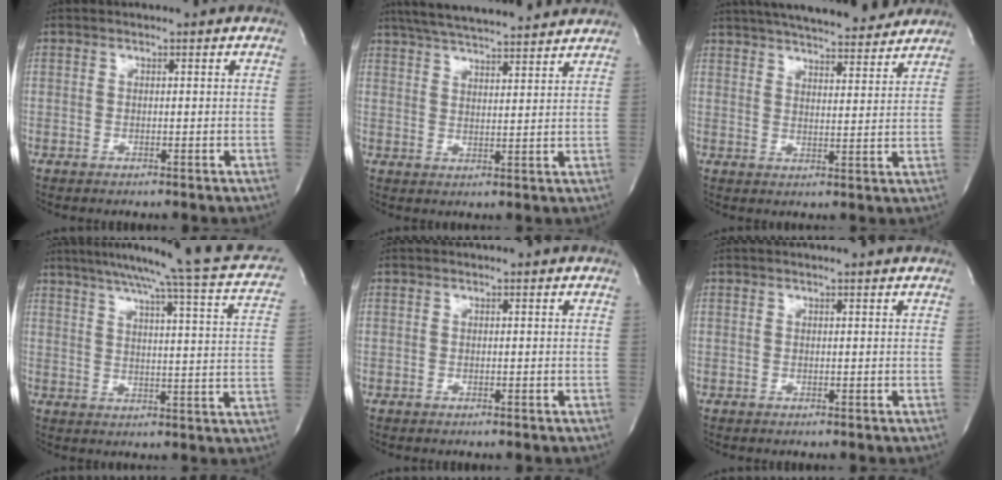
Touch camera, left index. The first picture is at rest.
{"total": 15.9, "force": [14.2, 1.9, 6.9], "torque": [-0.122, 0.029, 0.208]}
{"total": 19.1, "force": [16.9, 3.5, 8.2], "torque": [-0.140, 0.021, 0.235]}
{"total": 23.4, "force": [19.8, 0.4, 12.4], "torque": [-0.188, -0.027, 0.238]}
{"total": 0.0}
{"total": 0.8, "force": [0.6, -0.2, 0.4], "torque": [-0.012, 0.000, 0.012]}